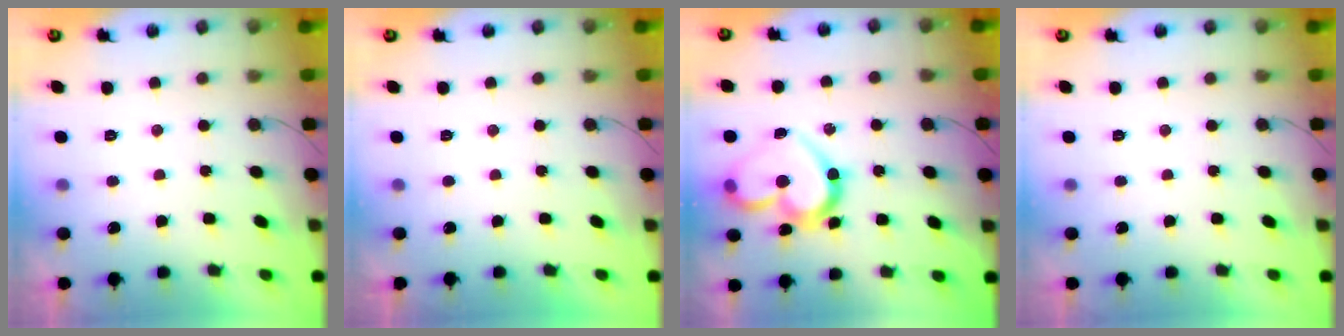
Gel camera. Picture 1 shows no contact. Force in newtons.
{"total": 1.7, "press": 1.7, "slide": 0.0}
{"total": 16.1, "press": 16.1, "slide": 1.4}
{"total": 0.0}